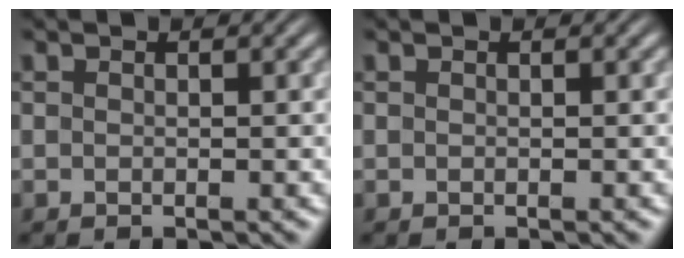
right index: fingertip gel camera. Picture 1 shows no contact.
{"total": 0.0}